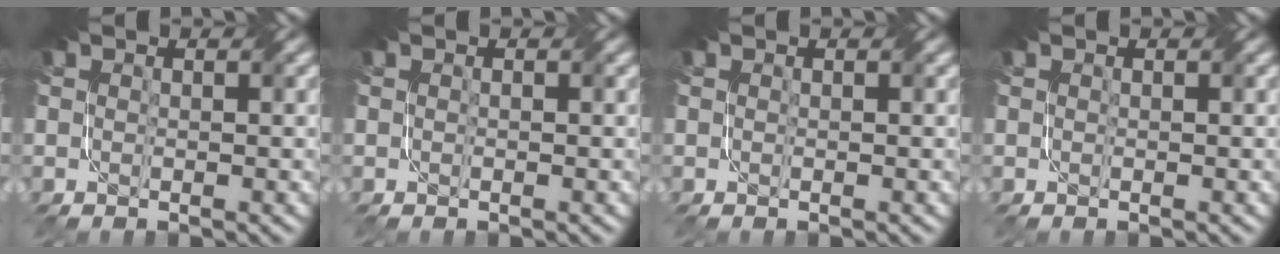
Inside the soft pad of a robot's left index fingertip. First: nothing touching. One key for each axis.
{"total": 0.0}
{"total": 0.0}
{"total": 0.0}